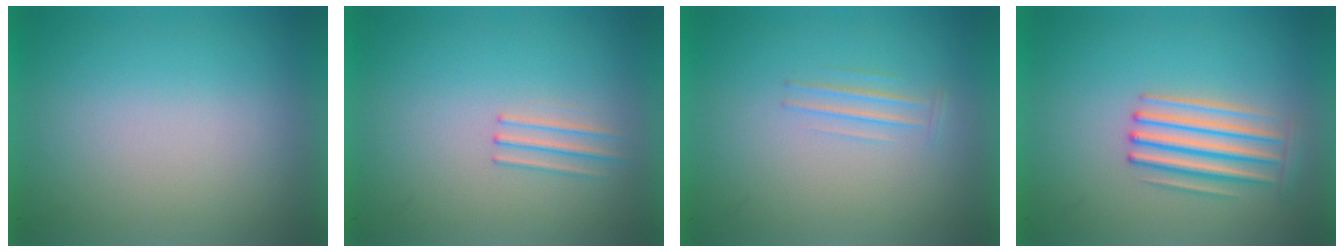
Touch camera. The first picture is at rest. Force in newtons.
{"total": 1.2}
{"total": 1.1}
{"total": 3.1}